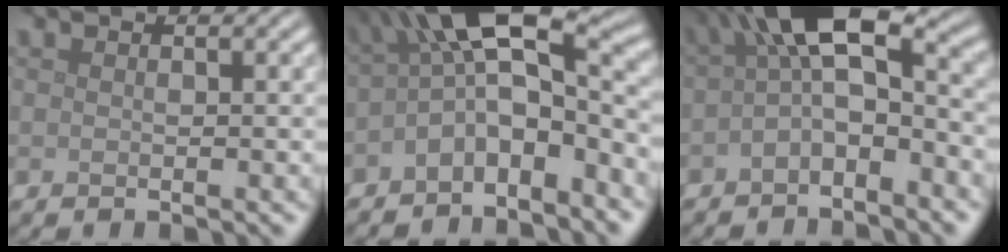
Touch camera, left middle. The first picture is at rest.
{"total": 8.4, "force": [-1.3, 3.8, 7.3], "torque": [-0.113, 0.018, -0.041]}
{"total": 6.8, "force": [-0.2, 2.8, 6.2], "torque": [-0.100, 0.020, -0.018]}